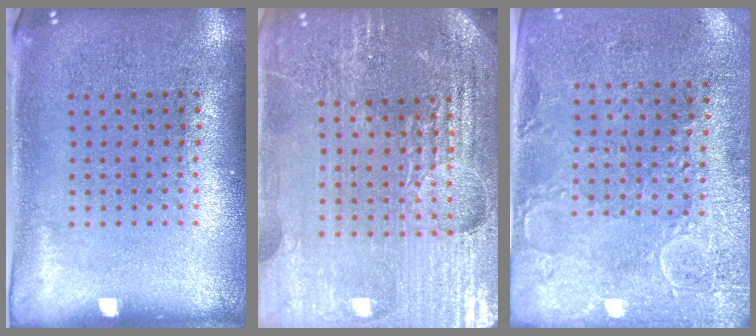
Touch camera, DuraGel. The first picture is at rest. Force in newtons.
{"total": 5.3, "press": 4.8, "slide": 2.1}
{"total": 2.7, "press": 2.4, "slide": 1.2}